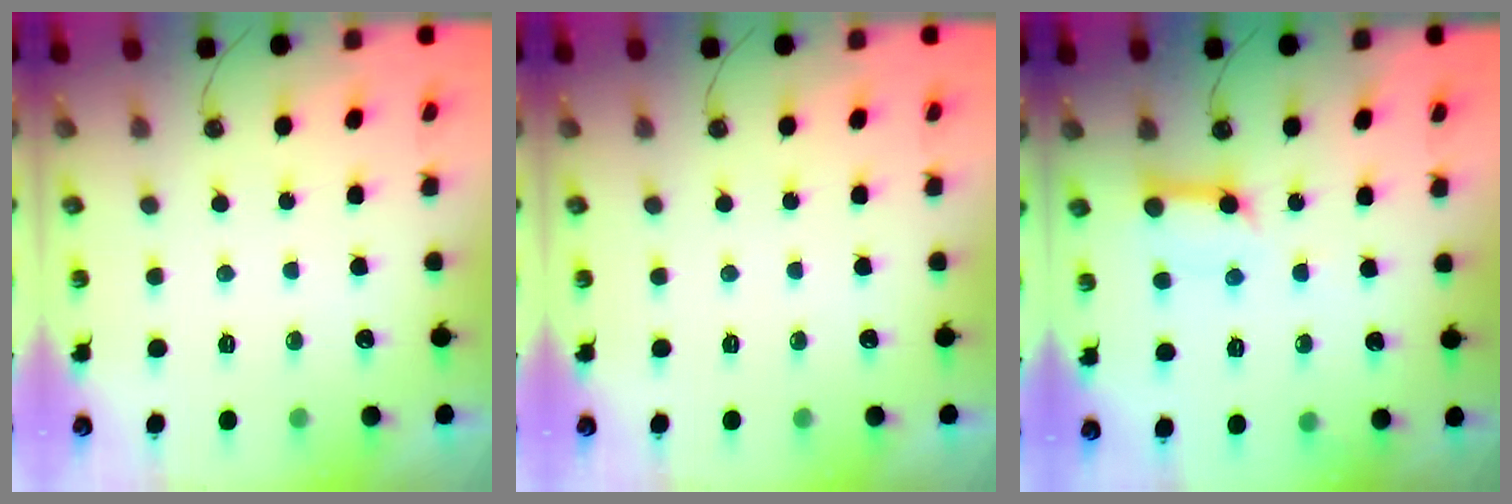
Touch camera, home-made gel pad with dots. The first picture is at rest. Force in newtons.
{"total": 0.0}
{"total": 10.3, "press": 10.2, "slide": 1.1}